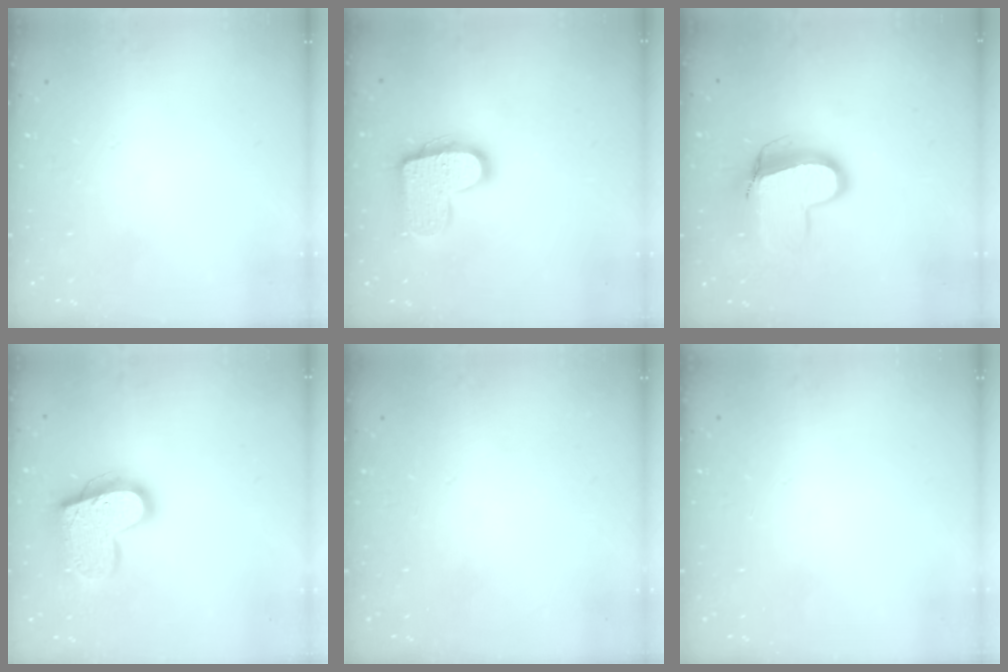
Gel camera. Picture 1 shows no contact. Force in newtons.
{"total": 14.5, "press": 14.5, "slide": 0.8}
{"total": 11.2, "press": 11.2, "slide": 0.9}
{"total": 18.0, "press": 17.9, "slide": 1.4}
{"total": 0.0}
{"total": 0.0}